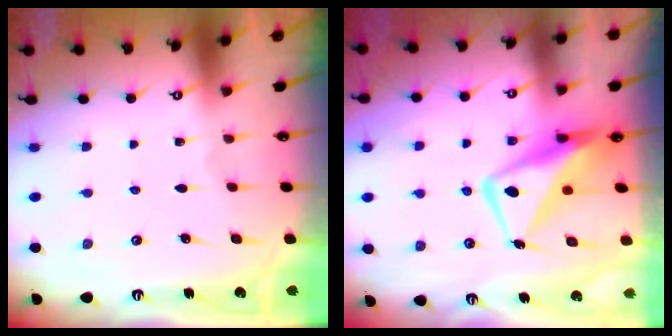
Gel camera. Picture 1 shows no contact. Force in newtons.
{"total": 12.6, "press": 12.5, "slide": 1.2}